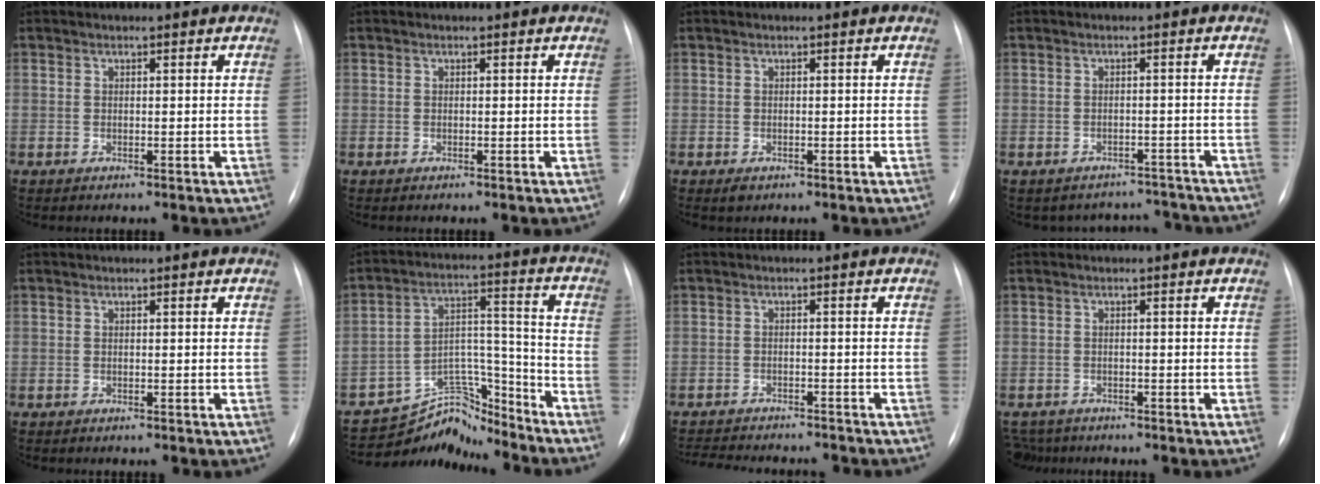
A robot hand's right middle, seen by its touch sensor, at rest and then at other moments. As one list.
[{"total": 0.0}, {"total": 0.9, "force": [-0.5, 0.6, 0.4], "torque": [-0.008, 0.000, -0.004]}, {"total": 5.9, "force": [-5.4, 2.2, -1.4], "torque": [0.028, 0.034, -0.062]}, {"total": 0.0}, {"total": 10.8, "force": [-10.4, 3.0, 0.2], "torque": [0.003, 0.064, -0.177]}, {"total": 13.0, "force": [-11.9, 3.0, 4.2], "torque": [-0.085, -0.001, -0.155]}, {"total": 3.9, "force": [-3.5, 1.8, -0.2], "torque": [0.005, -0.005, -0.060]}]